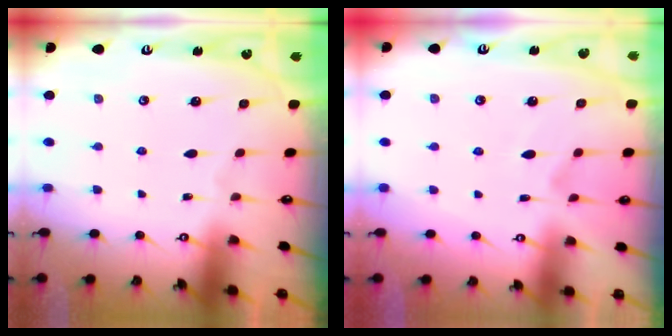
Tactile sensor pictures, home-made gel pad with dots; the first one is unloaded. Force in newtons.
{"total": 1.2, "press": 0.2, "slide": 1.2}